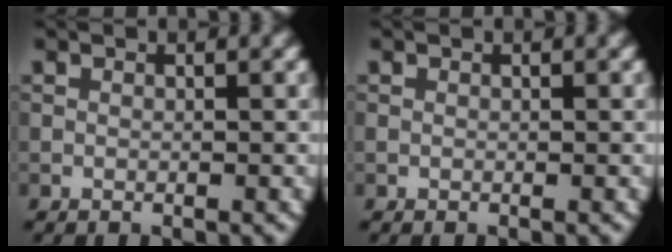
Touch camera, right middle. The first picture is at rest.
{"total": 0.0}